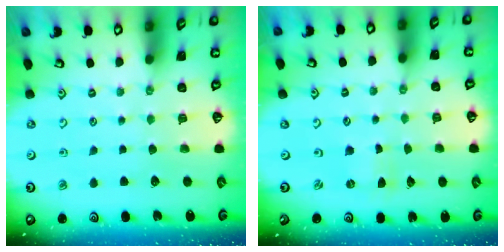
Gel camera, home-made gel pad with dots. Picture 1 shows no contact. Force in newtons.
{"total": 0.0}